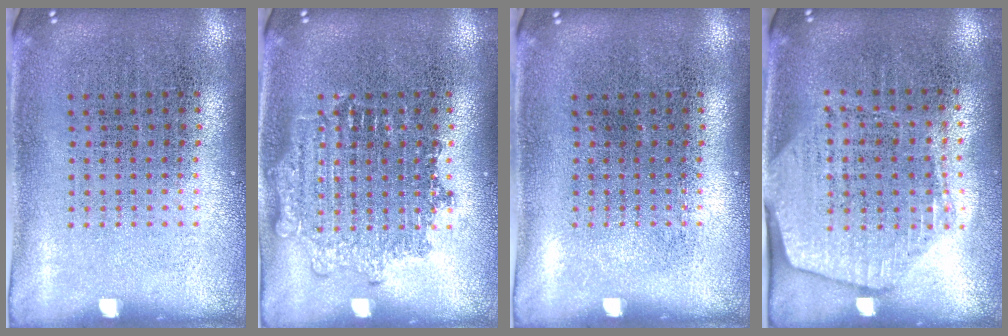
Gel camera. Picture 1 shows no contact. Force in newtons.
{"total": 2.2, "press": 2.2, "slide": 0.5}
{"total": 0.0}
{"total": 1.8, "press": 1.6, "slide": 0.8}